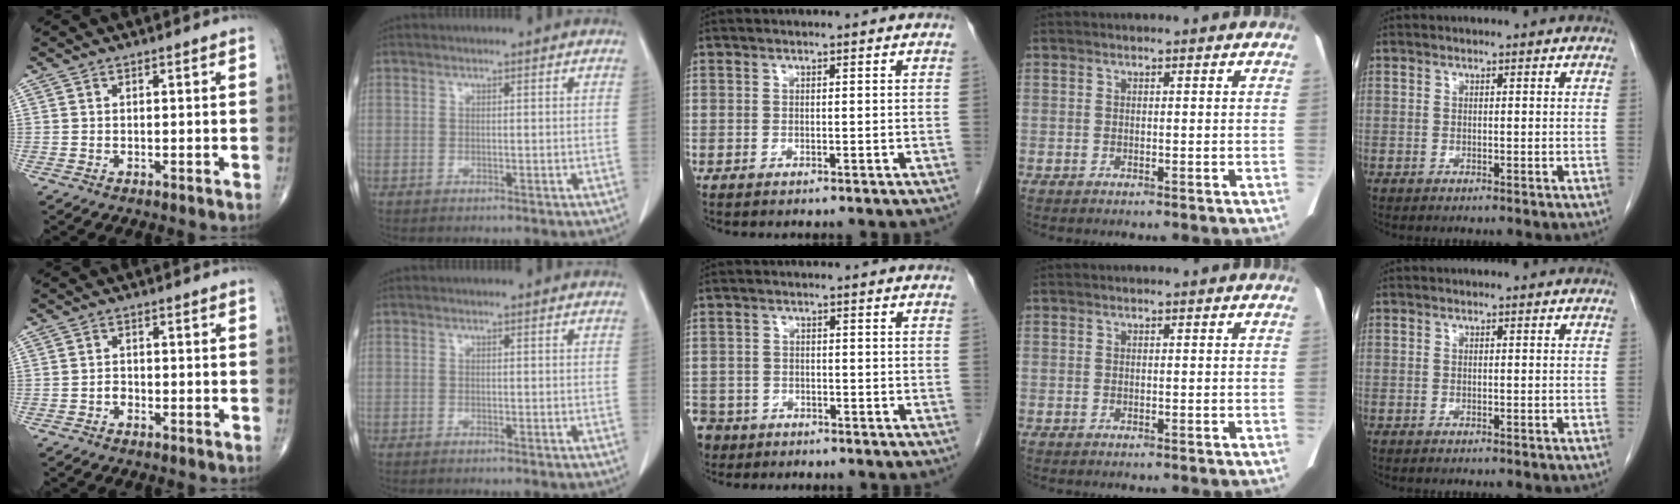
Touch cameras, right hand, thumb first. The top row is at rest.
{"thumb": {"total": 1.3, "force": [-0.7, 1.0, 0.6], "torque": [-0.005, 0.004, -0.014]}, "middle": {"total": 7.8, "force": [-5.4, 5.4, 1.5], "torque": [-0.057, -0.004, -0.095]}}